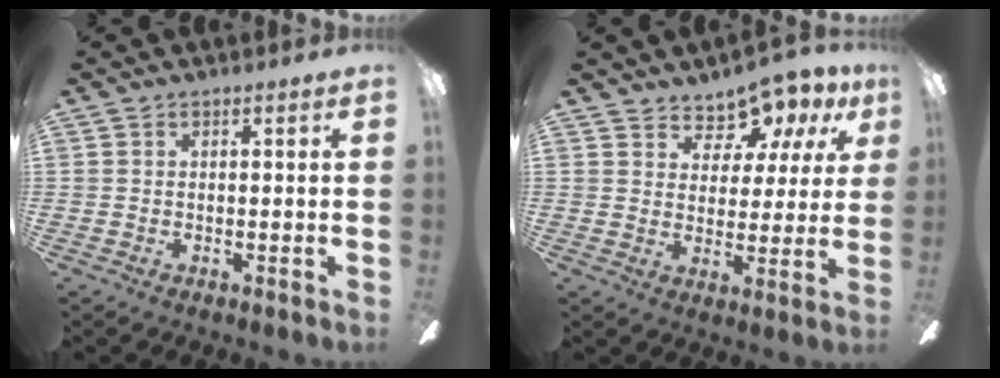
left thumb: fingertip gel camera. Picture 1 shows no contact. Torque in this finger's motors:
{"motor_torque": [-0.14, 0.24, -0.22, -0.02, 0.08]}